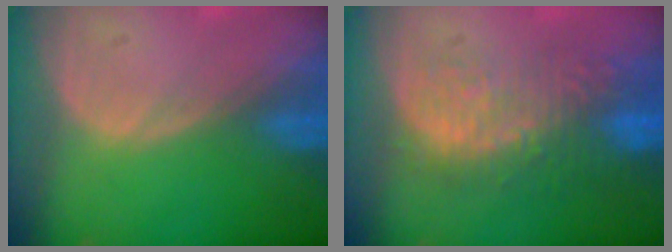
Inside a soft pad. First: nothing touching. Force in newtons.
{"total": 11.1, "press": 9.7, "slide": 5.5}